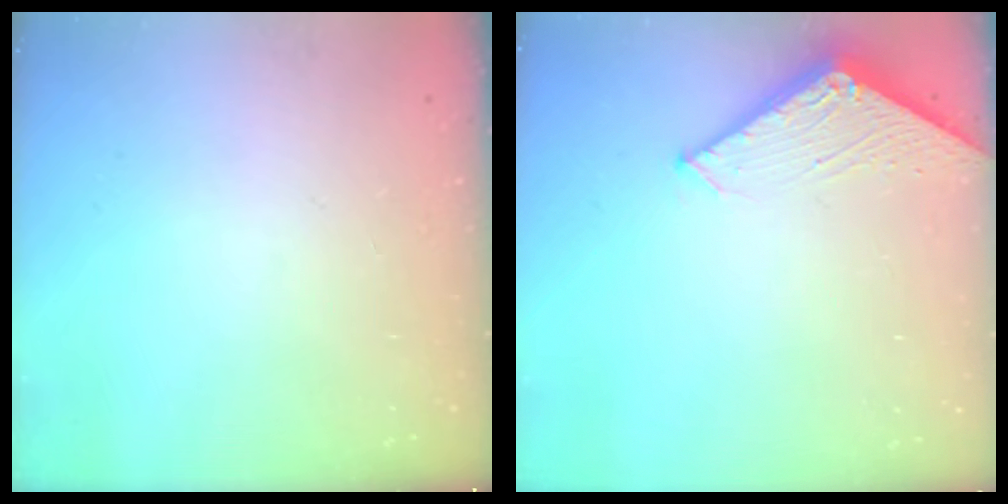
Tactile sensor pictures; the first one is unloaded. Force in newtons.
{"total": 2.9, "press": 2.9, "slide": 0.3}